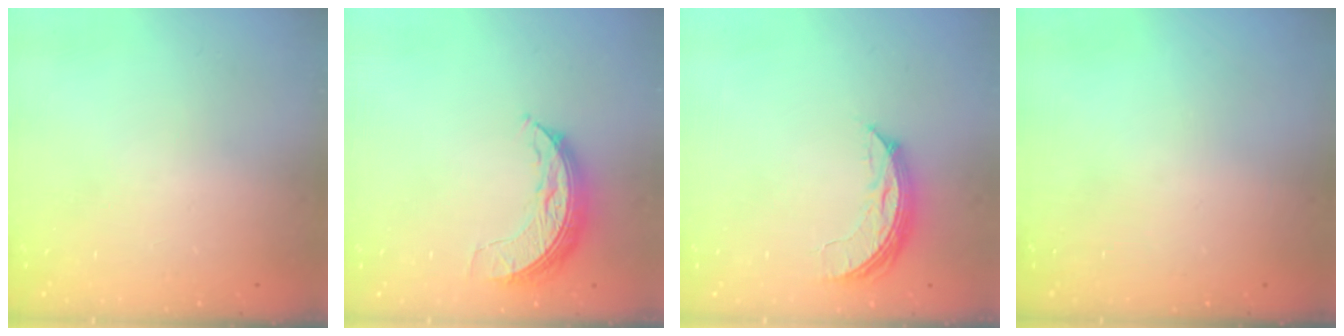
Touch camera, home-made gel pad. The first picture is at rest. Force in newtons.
{"total": 7.7, "press": 7.7, "slide": 0.3}
{"total": 8.2, "press": 8.2, "slide": 0.1}
{"total": 0.0}